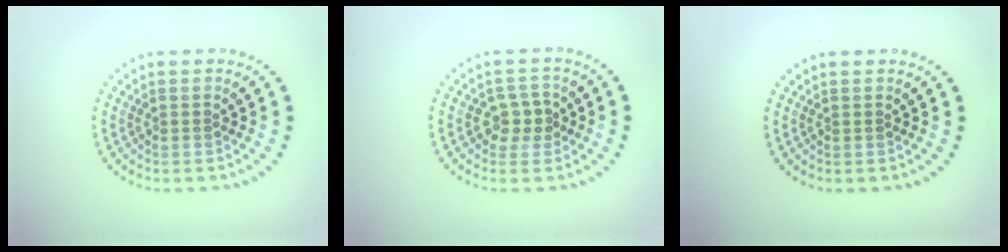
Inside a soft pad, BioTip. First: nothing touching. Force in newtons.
{"total": 2.4, "press": 2.2, "slide": 0.8}
{"total": 0.0}